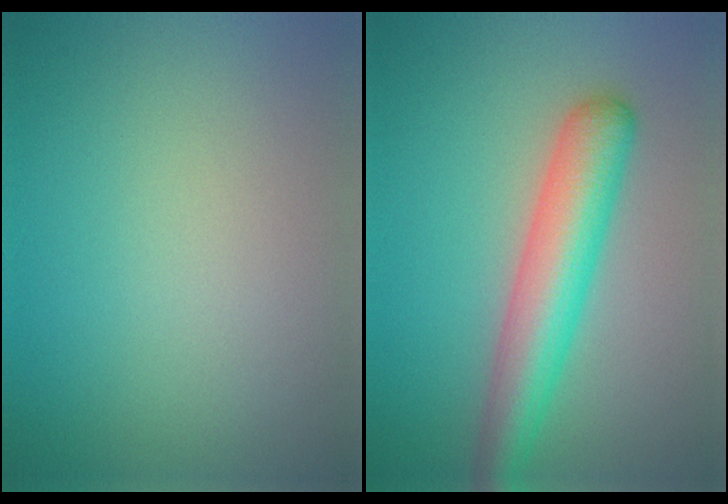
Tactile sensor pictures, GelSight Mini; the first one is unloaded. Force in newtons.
{"total": 5.9, "press": 5.9, "slide": 0.2}